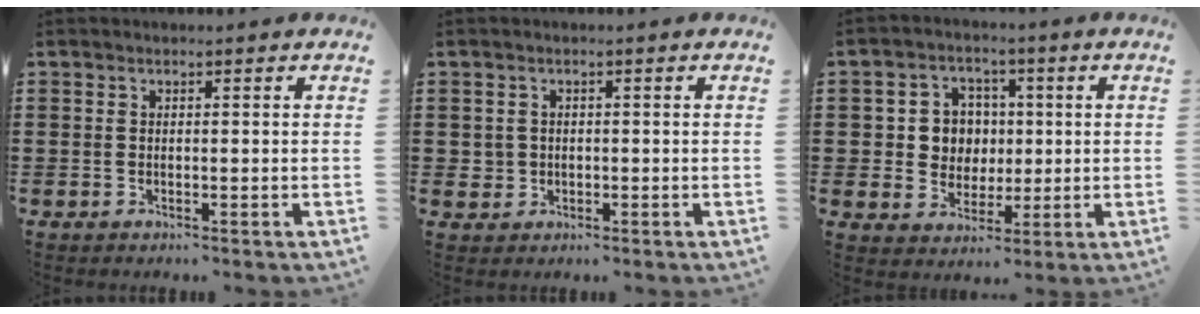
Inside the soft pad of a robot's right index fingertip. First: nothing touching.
{"total": 1.6, "force": [-0.1, 1.6, 0.2], "torque": [-0.011, 0.006, -0.004]}
{"total": 5.9, "force": [0.5, 5.6, 1.8], "torque": [-0.060, 0.019, 0.008]}